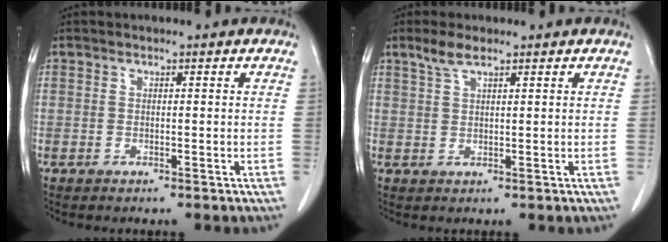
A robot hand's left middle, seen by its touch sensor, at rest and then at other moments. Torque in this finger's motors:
{"motor_torque": [0.61, -0.53, 0.01, 0.03]}